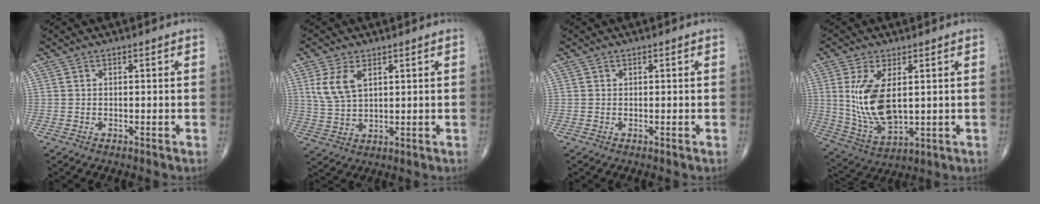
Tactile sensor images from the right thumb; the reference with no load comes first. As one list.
[{"total": 6.7, "force": [2.6, 3.6, 5.0], "torque": [-0.102, -0.006, 0.062]}, {"total": 0.0}, {"total": 12.2, "force": [2.1, 5.9, 10.5], "torque": [-0.206, -0.019, 0.058]}]